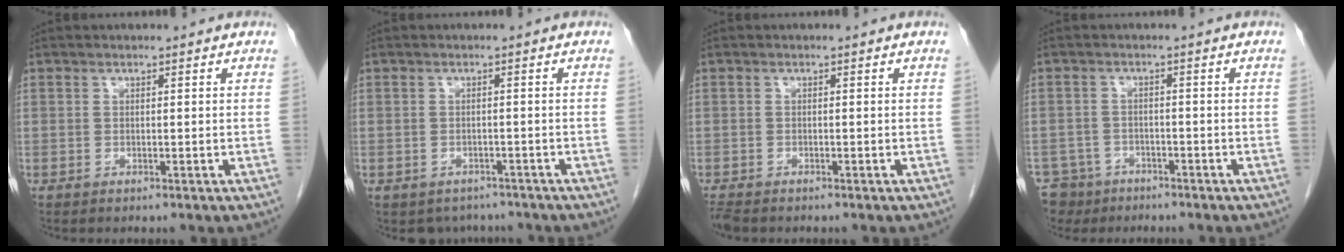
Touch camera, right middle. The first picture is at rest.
{"total": 4.5, "force": [-3.8, 2.4, 0.2], "torque": [0.007, 0.007, -0.048]}
{"total": 2.3, "force": [-2.0, 0.7, 1.0], "torque": [-0.024, -0.008, -0.035]}
{"total": 6.9, "force": [-5.1, 4.6, 0.4], "torque": [-0.015, -0.001, -0.084]}